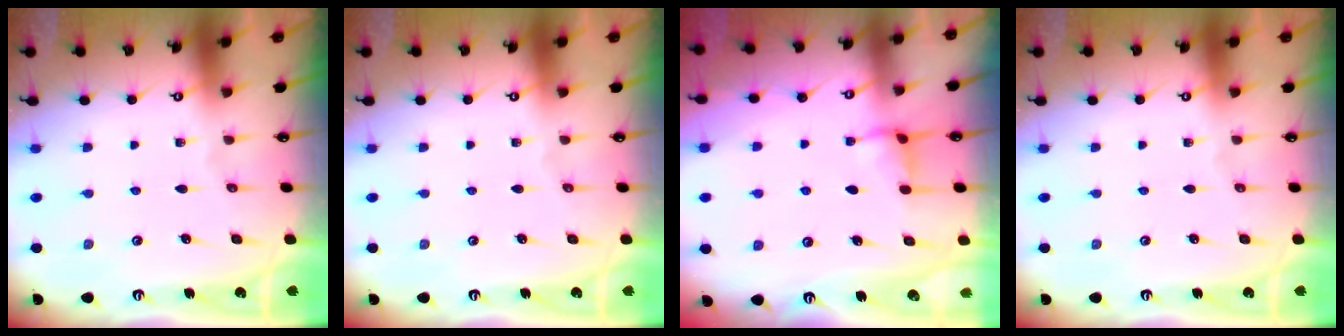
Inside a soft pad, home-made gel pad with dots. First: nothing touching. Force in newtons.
{"total": 0.0}
{"total": 2.4, "press": 2.3, "slide": 0.5}
{"total": 0.0}